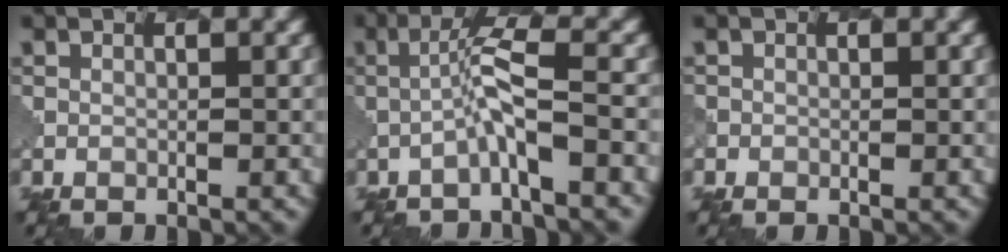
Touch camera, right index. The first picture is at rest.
{"total": 2.9, "force": [-1.0, 0.0, 2.8], "torque": [-0.055, 0.015, -0.026]}
{"total": 0.6, "force": [-0.2, 0.6, -0.1], "torque": [0.004, -0.004, -0.002]}